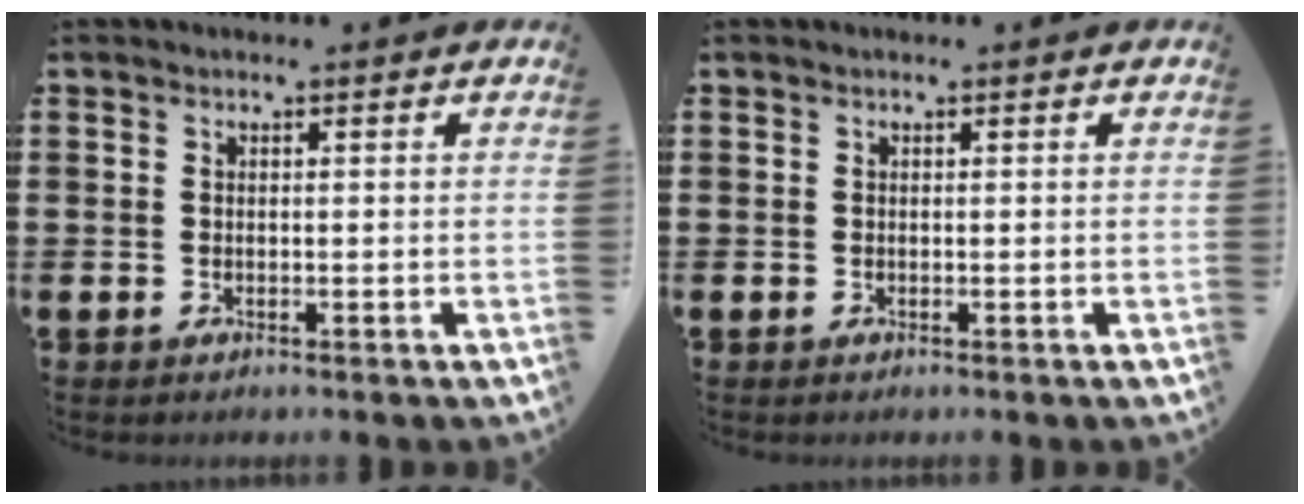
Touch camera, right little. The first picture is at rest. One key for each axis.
{"total": 0.0}